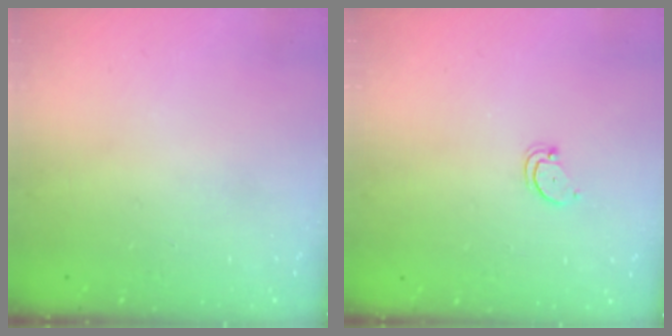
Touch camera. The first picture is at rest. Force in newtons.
{"total": 2.7, "press": 2.7, "slide": 0.2}